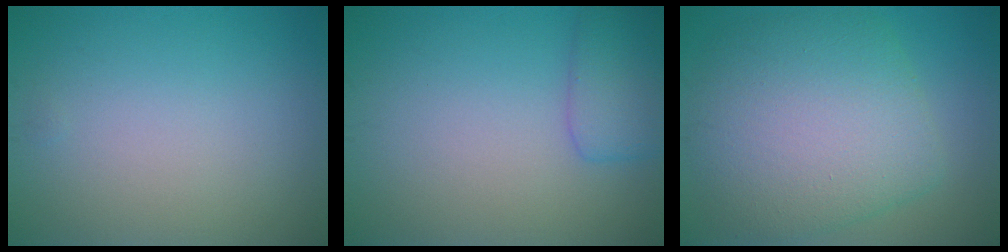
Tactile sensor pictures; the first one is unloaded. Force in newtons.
{"total": 2.9, "press": 2.9, "slide": 0.1}
{"total": 9.3, "press": 9.3, "slide": 0.3}